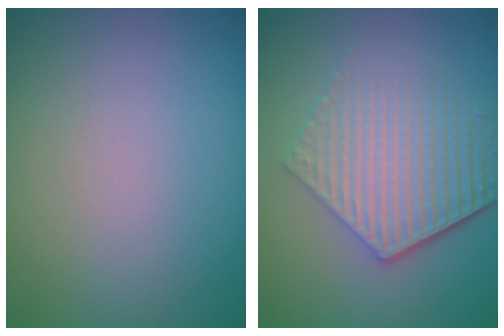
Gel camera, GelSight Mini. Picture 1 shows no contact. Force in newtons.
{"total": 6.2, "press": 4.6, "slide": 4.2}